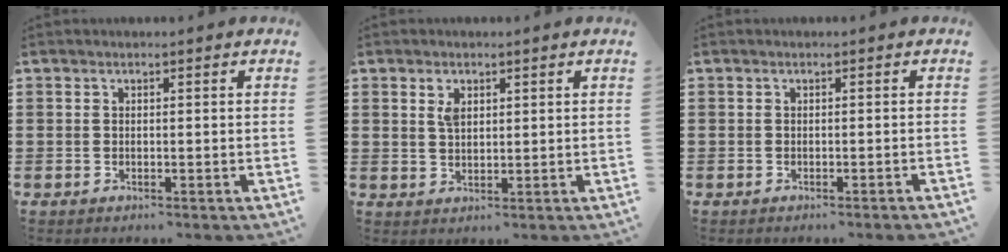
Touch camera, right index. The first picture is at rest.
{"total": 2.4, "force": [1.1, 1.3, 1.7], "torque": [-0.030, 0.000, 0.018]}
{"total": 0.6, "force": [-0.5, -0.1, 0.2], "torque": [-0.004, -0.002, -0.011]}